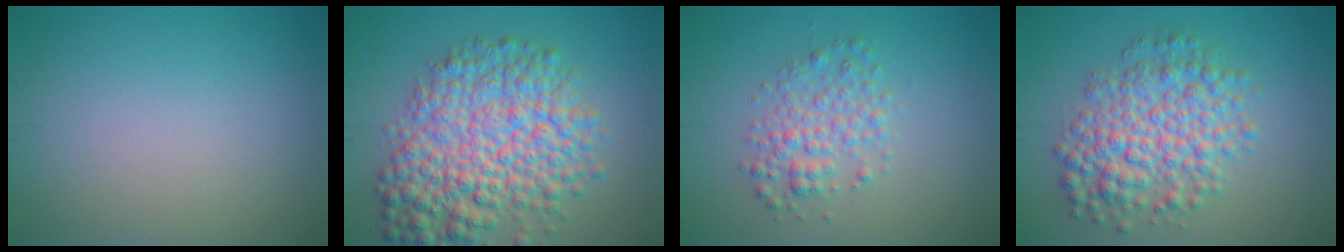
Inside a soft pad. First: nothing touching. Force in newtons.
{"total": 9.4, "press": 9.4, "slide": 0.3}
{"total": 3.0, "press": 3.0, "slide": 0.1}
{"total": 6.3, "press": 6.3, "slide": 0.1}